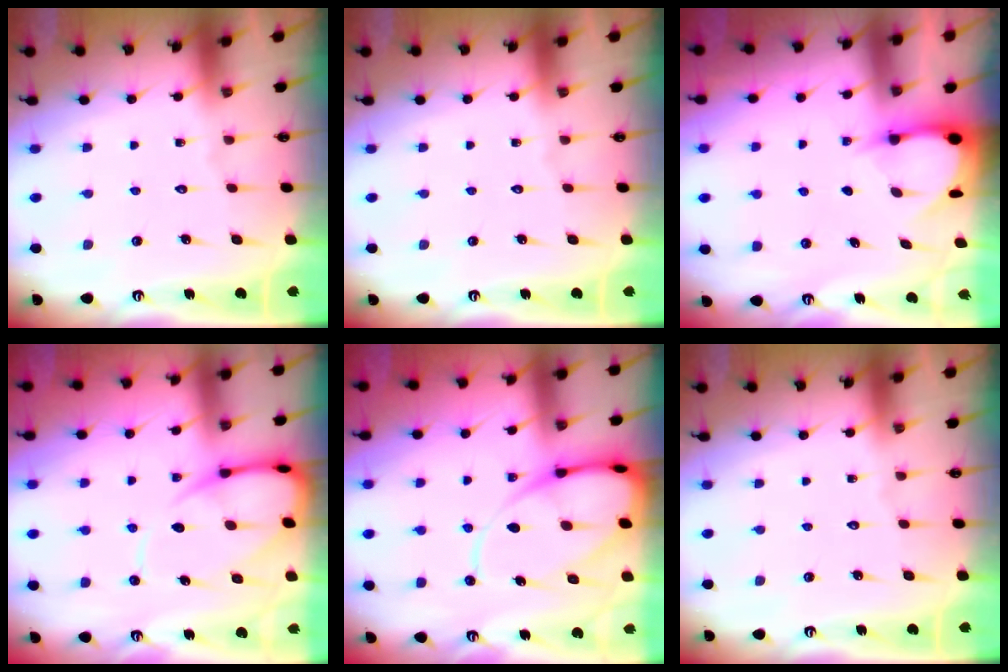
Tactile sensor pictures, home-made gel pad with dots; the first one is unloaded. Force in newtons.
{"total": 0.0}
{"total": 3.3, "press": 3.3, "slide": 0.4}
{"total": 9.7, "press": 9.7, "slide": 1.0}
{"total": 12.9, "press": 12.9, "slide": 1.2}
{"total": 0.0}